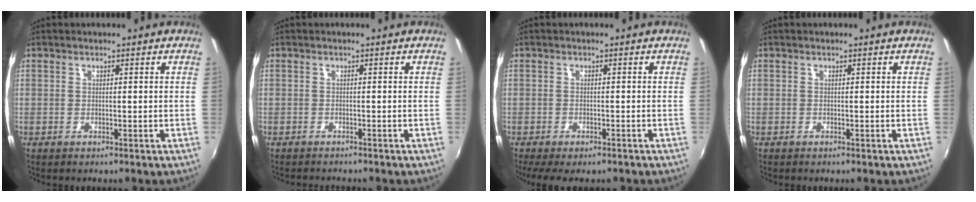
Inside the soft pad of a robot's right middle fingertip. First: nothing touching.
{"total": 2.0, "force": [-2.0, 0.1, 0.5], "torque": [-0.017, -0.012, -0.031]}
{"total": 6.2, "force": [-4.8, 1.8, 3.5], "torque": [-0.084, -0.027, -0.076]}
{"total": 0.0}